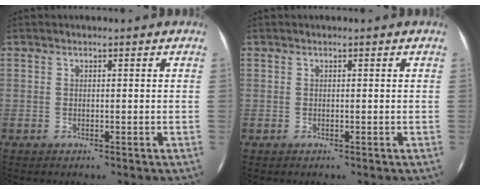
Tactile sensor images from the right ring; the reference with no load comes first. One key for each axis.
{"total": 0.0}